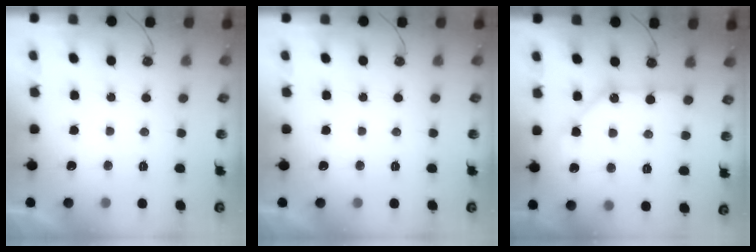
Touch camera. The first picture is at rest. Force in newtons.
{"total": 0.0}
{"total": 9.4, "press": 9.4, "slide": 0.9}